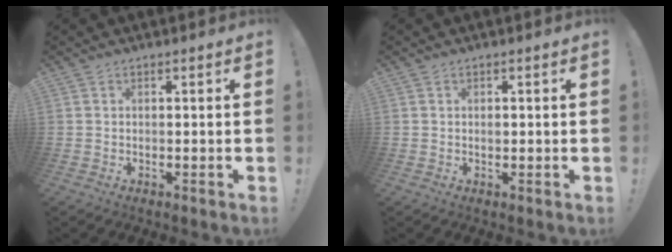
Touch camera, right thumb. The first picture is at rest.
{"total": 0.7, "force": [-0.2, 0.6, 0.3], "torque": [-0.006, 0.004, -0.004]}